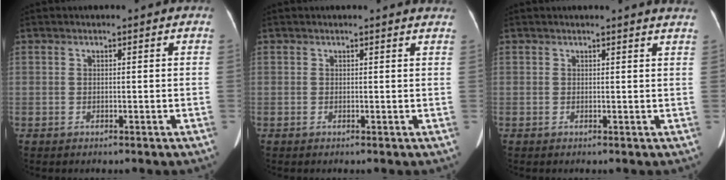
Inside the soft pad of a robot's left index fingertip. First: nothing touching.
{"total": 2.6, "force": [2.6, 0.2, 0.4], "torque": [-0.008, -0.006, 0.010]}
{"total": 3.8, "force": [3.7, -0.2, 1.0], "torque": [-0.013, -0.007, 0.021]}